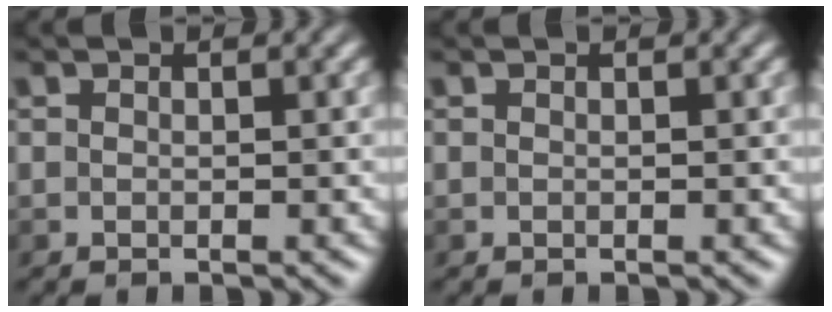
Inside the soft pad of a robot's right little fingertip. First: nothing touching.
{"total": 0.0}